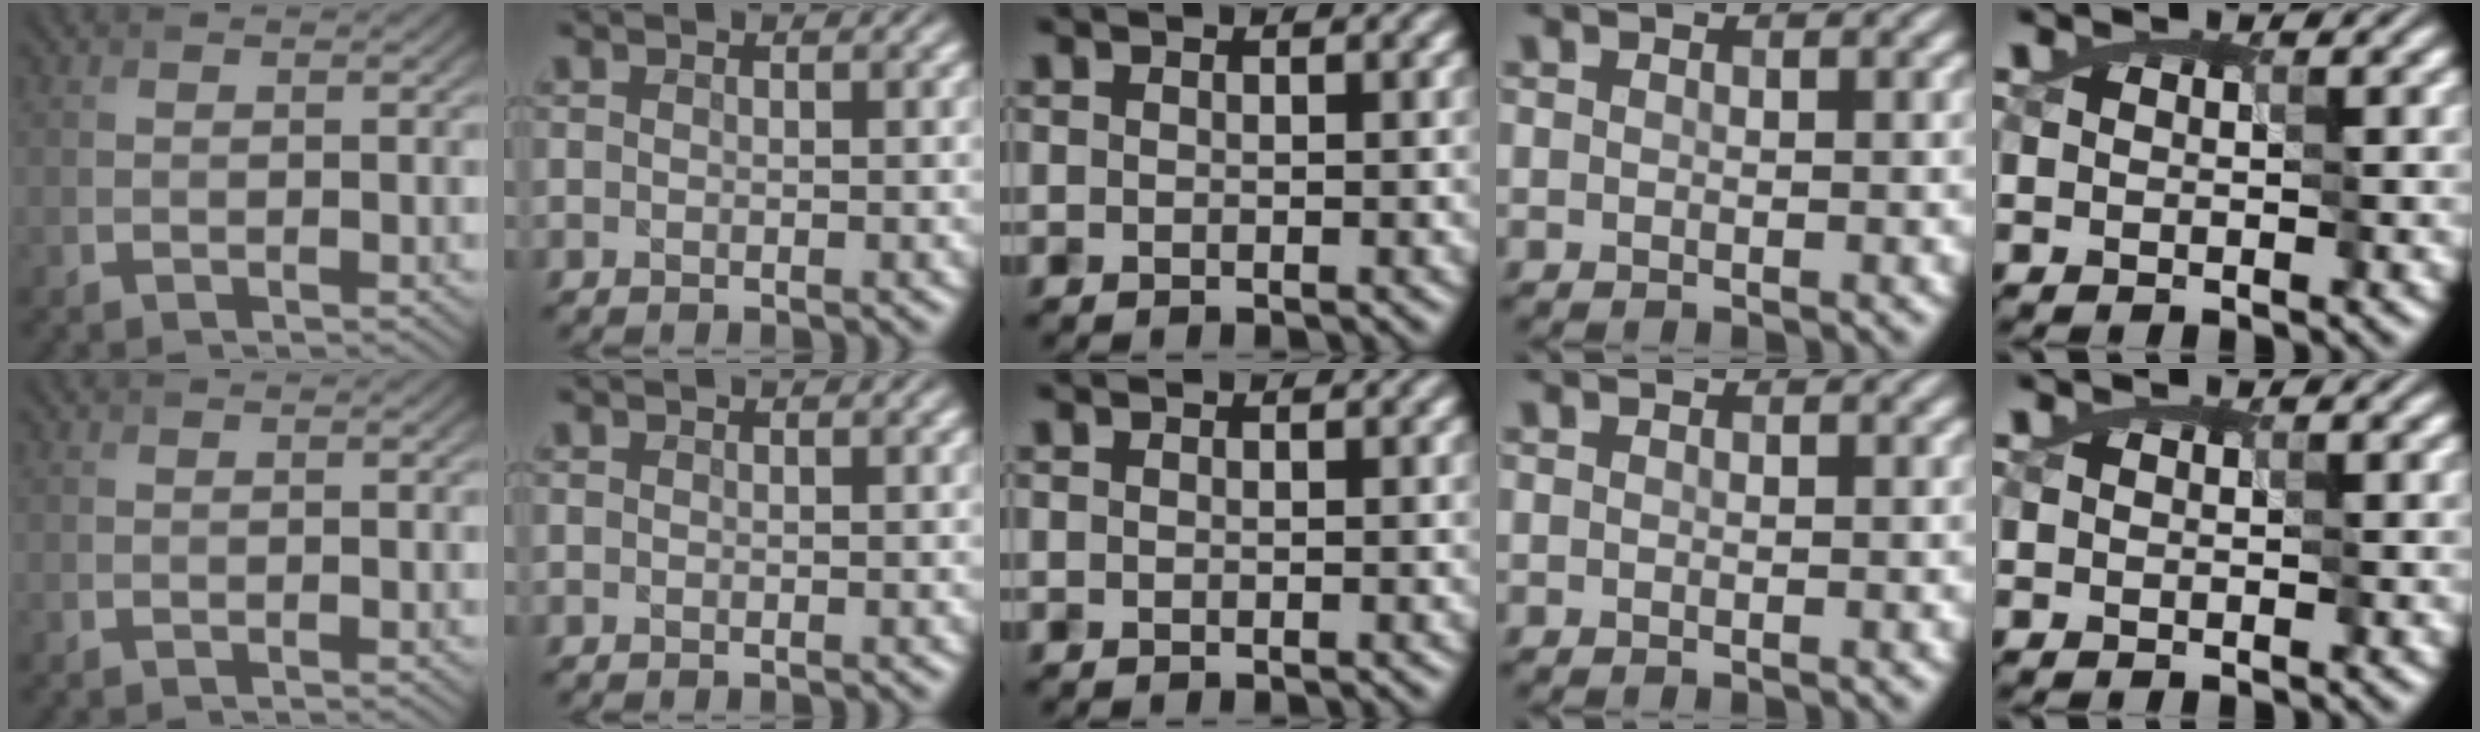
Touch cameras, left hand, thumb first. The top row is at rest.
{}